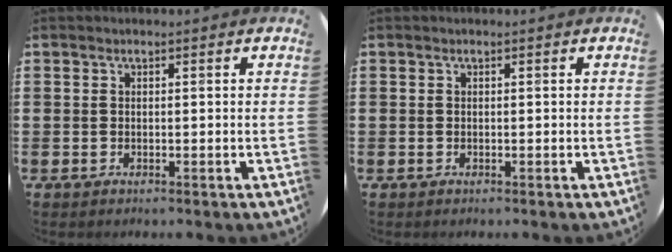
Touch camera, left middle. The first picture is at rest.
{"total": 0.0}